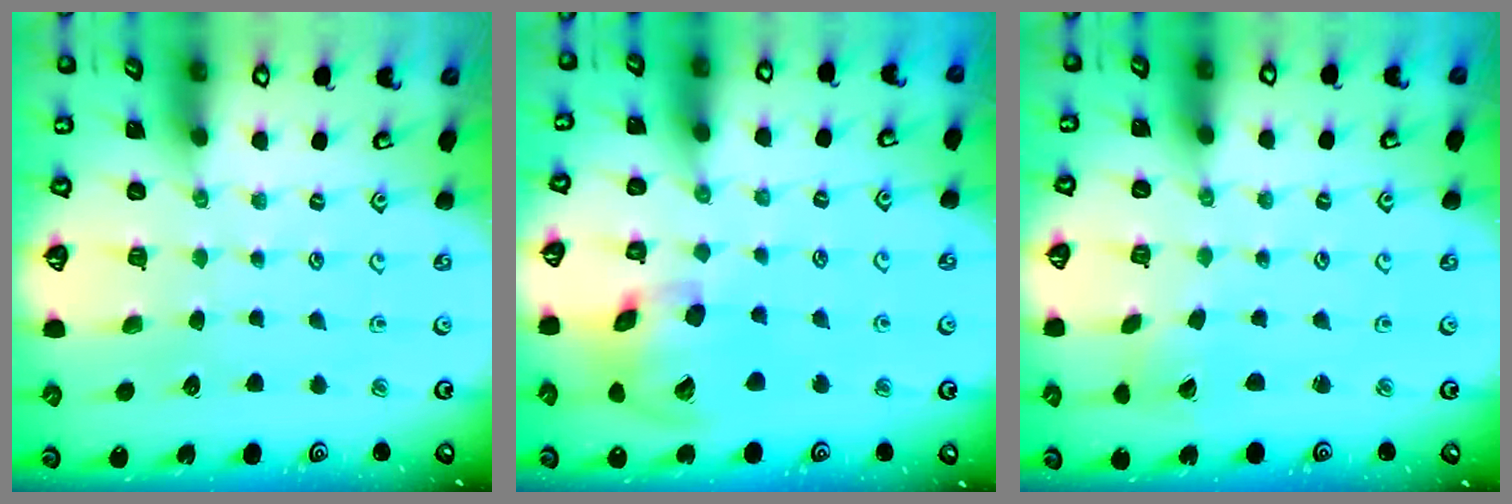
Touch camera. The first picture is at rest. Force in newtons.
{"total": 14.7, "press": 14.5, "slide": 2.3}
{"total": 1.7, "press": 1.7, "slide": 0.1}